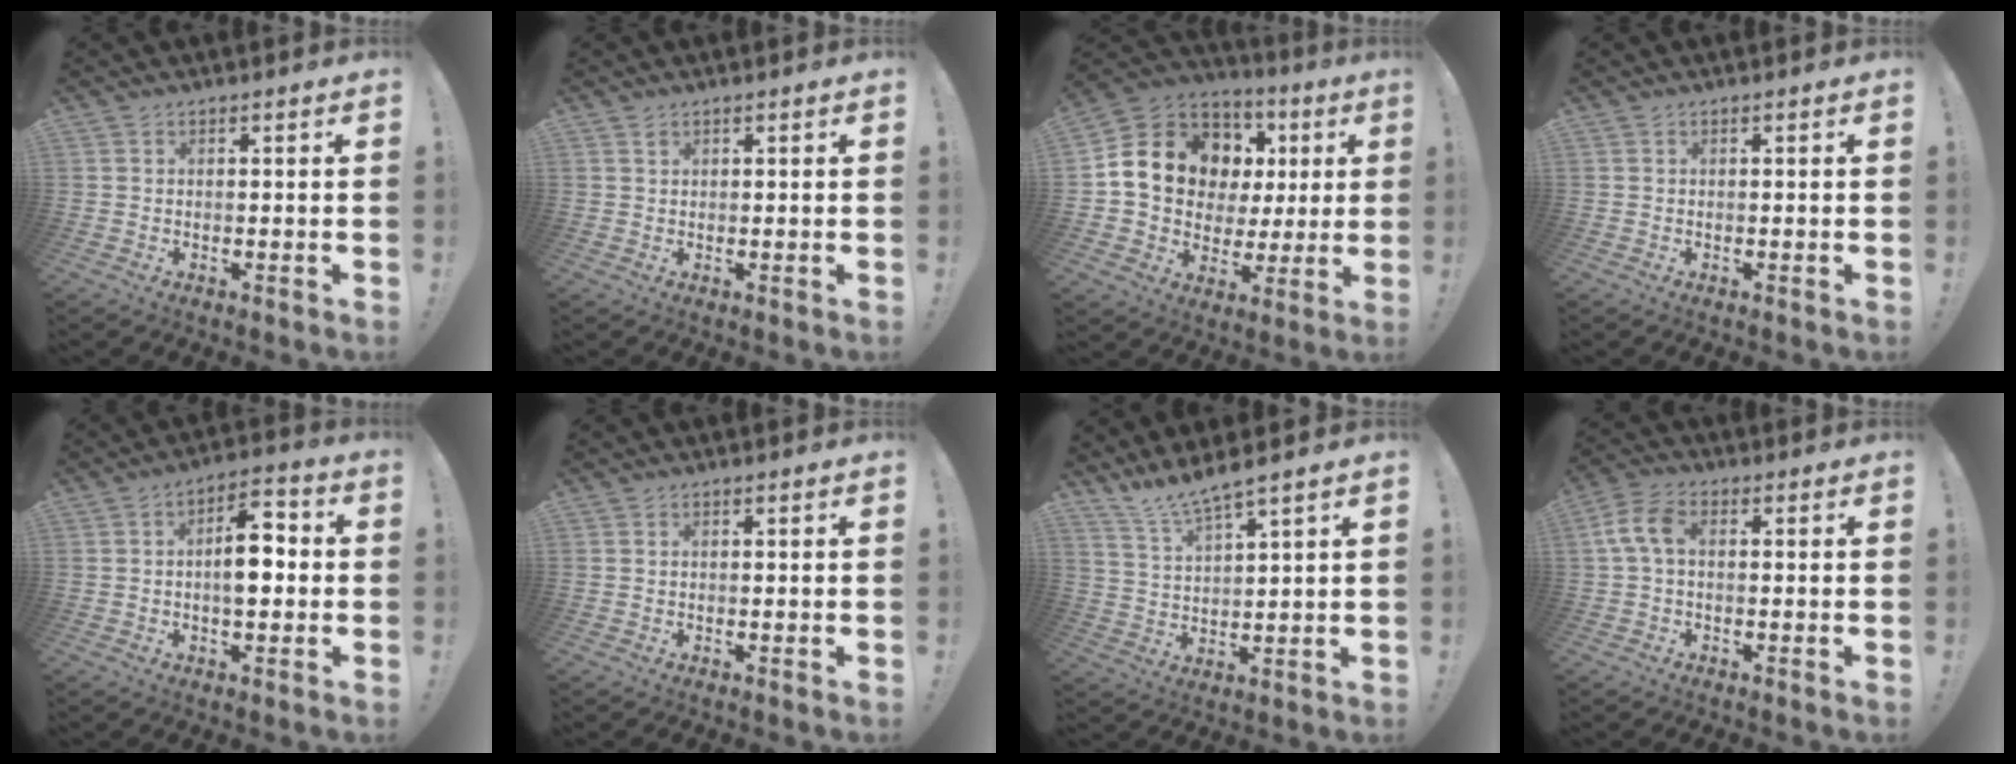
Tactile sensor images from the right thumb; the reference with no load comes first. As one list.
[{"total": 0.9, "force": [0.7, 0.5, 0.3], "torque": [-0.001, -0.003, 0.011]}, {"total": 16.9, "force": [4.8, 13.4, 9.0], "torque": [-0.134, -0.013, 0.110]}, {"total": 0.0}, {"total": 10.5, "force": [-0.8, 5.7, 8.8], "torque": [-0.129, 0.017, -0.013]}, {"total": 0.0}, {"total": 7.0, "force": [6.4, -0.4, 2.9], "torque": [-0.068, -0.040, 0.115]}, {"total": 6.8, "force": [0.6, 3.8, 5.6], "torque": [-0.117, 0.009, 0.016]}]